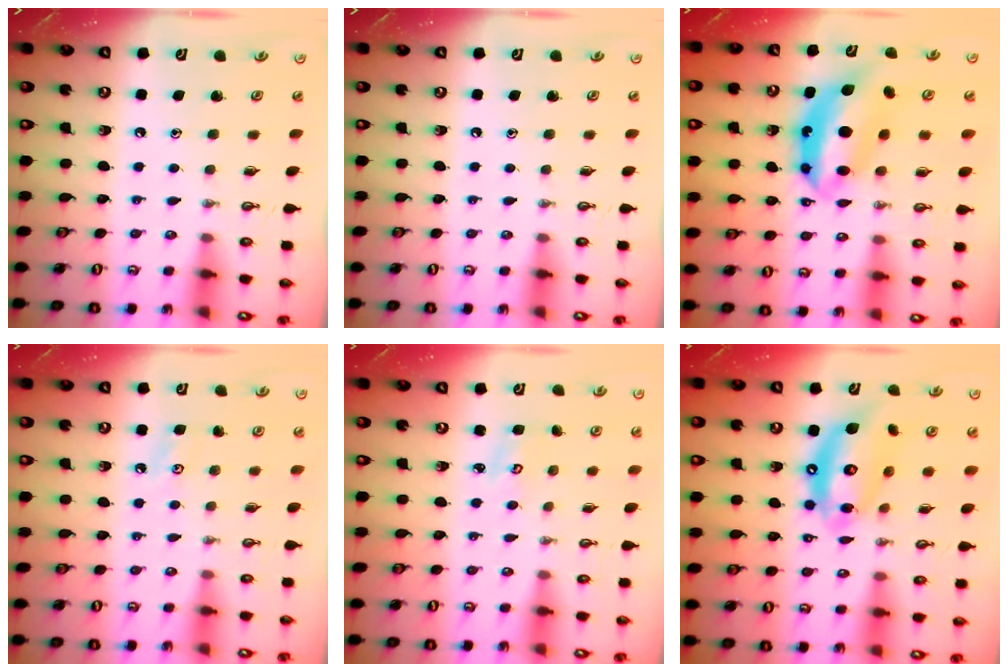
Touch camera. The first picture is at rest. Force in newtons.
{"total": 0.0}
{"total": 12.1, "press": 12.1, "slide": 0.9}
{"total": 3.9, "press": 3.9, "slide": 0.4}
{"total": 2.6, "press": 2.6, "slide": 0.3}
{"total": 14.4, "press": 14.3, "slide": 1.5}